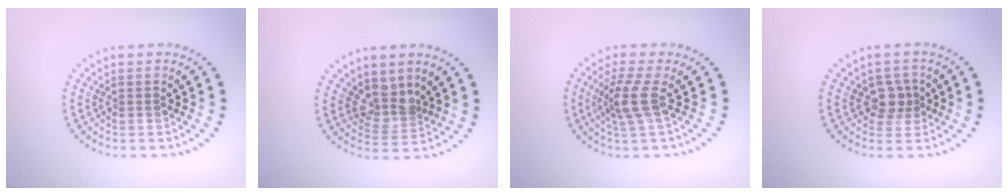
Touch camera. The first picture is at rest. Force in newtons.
{"total": 2.4, "press": 1.8, "slide": 1.6}
{"total": 2.9, "press": 2.2, "slide": 1.9}
{"total": 2.2, "press": 1.8, "slide": 1.1}